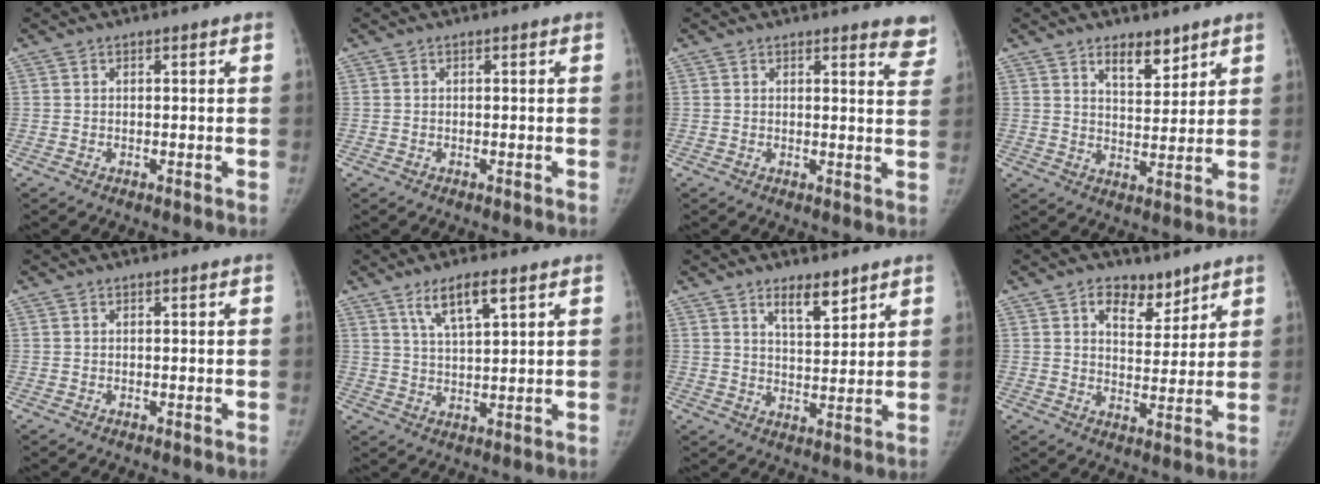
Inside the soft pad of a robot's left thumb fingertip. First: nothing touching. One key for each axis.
{"total": 0.0}
{"total": 6.0, "fx": 5.3, "fy": 1.6, "fz": 2.4, "tx": 0.003, "ty": -0.030, "tz": 0.039}
{"total": 6.6, "fx": 4.7, "fy": 3.0, "fz": 3.6, "tx": -0.028, "ty": -0.035, "tz": 0.078}
{"total": 0.0}
{"total": 6.9, "fx": 4.1, "fy": 1.7, "fz": 5.4, "tx": -0.094, "ty": -0.020, "tz": 0.079}
{"total": 6.0, "fx": 4.2, "fy": 2.1, "fz": 3.7, "tx": -0.040, "ty": -0.034, "tz": 0.072}
{"total": 7.4, "fx": 4.8, "fy": 4.6, "fz": 3.3, "tx": -0.017, "ty": -0.027, "tz": 0.077}